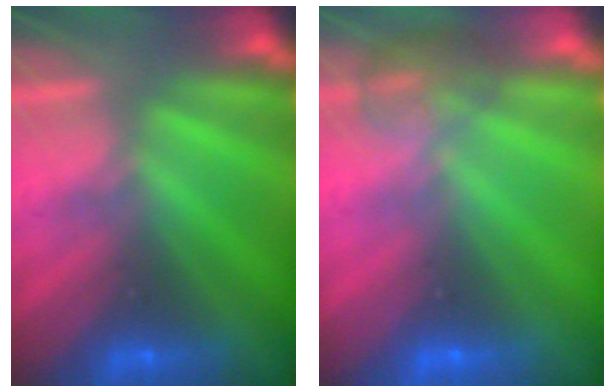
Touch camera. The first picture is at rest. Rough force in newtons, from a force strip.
{"total": 3.6}